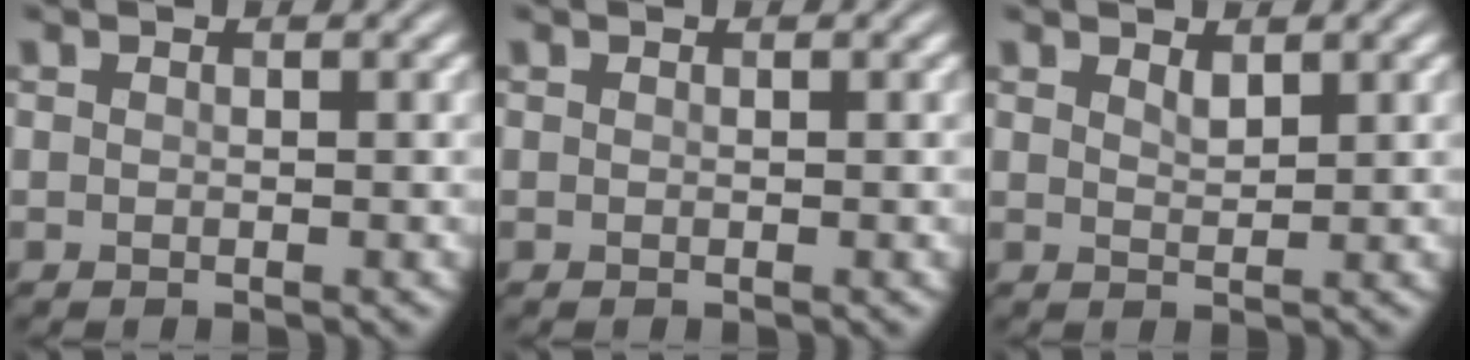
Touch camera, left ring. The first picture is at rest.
{"total": 0.0}
{"total": 1.1, "force": [0.9, 0.3, 0.6], "torque": [-0.014, 0.000, 0.018]}